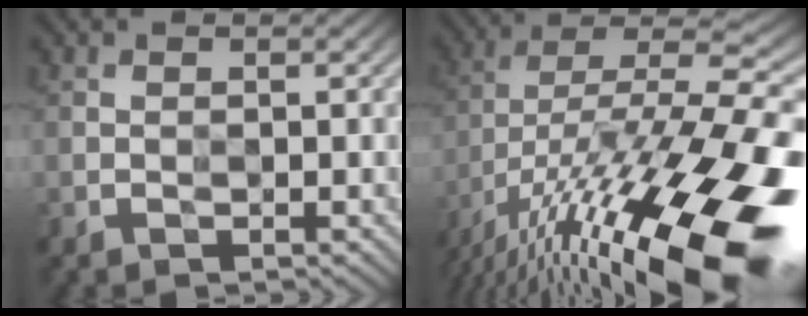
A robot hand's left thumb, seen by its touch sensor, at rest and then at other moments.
{"total": 21.3, "force": [-10.6, 6.7, 17.2], "torque": [-0.307, 0.003, -0.181]}